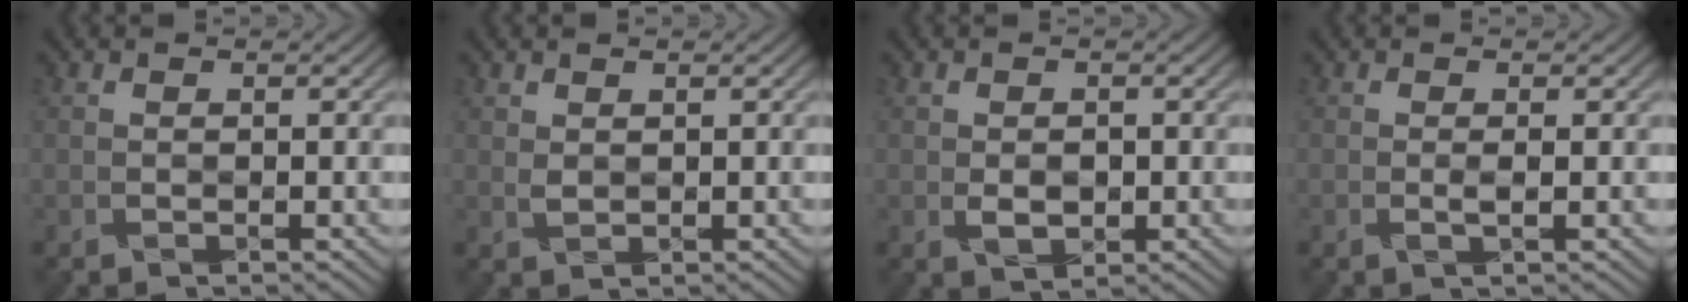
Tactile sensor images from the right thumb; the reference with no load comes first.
{"total": 0.9, "force": [0.9, 0.3, 0.2], "torque": [-0.009, -0.002, 0.022]}
{"total": 2.0, "force": [-0.1, 1.4, 1.4], "torque": [-0.021, -0.007, 0.007]}
{"total": 1.0, "force": [0.0, 0.2, 0.9], "torque": [-0.020, 0.002, -0.003]}